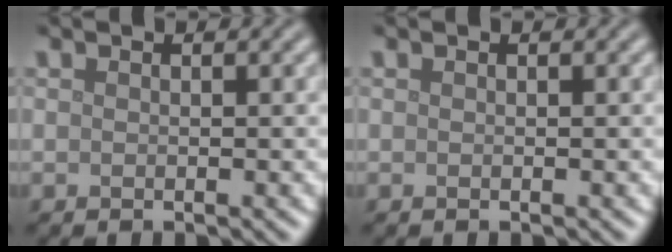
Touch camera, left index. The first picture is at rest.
{"total": 0.0}